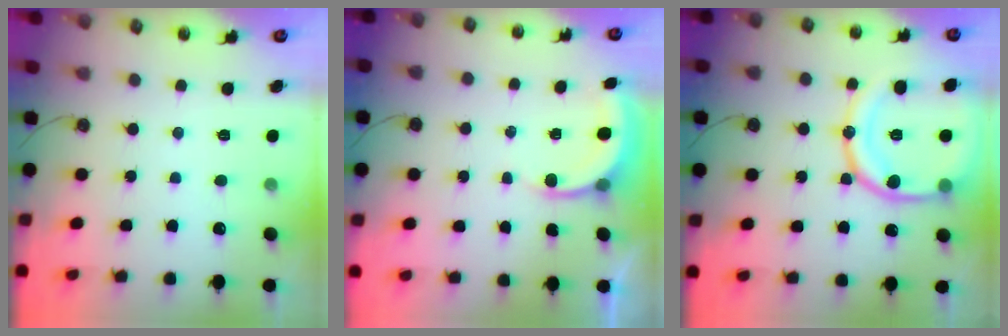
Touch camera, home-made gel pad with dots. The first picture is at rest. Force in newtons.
{"total": 4.8, "press": 4.8, "slide": 0.3}
{"total": 18.7, "press": 18.6, "slide": 1.8}